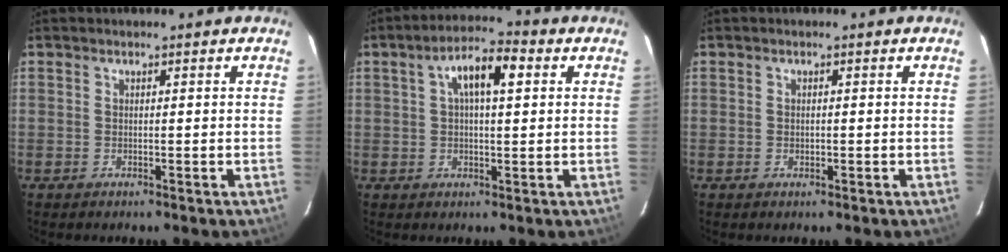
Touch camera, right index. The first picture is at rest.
{"total": 7.8, "force": [2.3, 2.9, 7.0], "torque": [-0.116, 0.022, 0.036]}
{"total": 0.8, "force": [-0.2, 0.5, 0.6], "torque": [-0.009, 0.001, -0.003]}